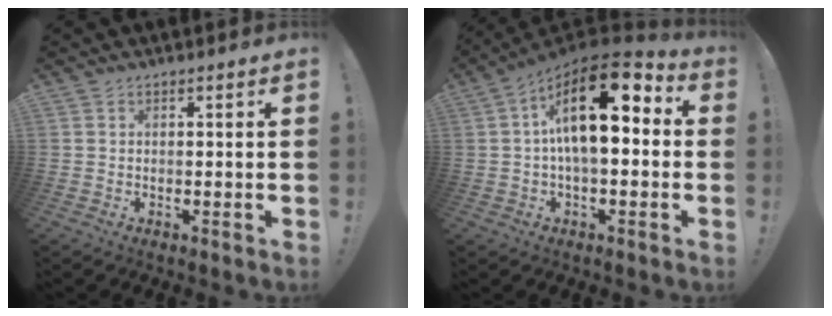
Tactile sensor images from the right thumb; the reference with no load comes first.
{"total": 18.9, "force": [4.5, 8.4, 16.3], "torque": [-0.269, -0.022, 0.073]}